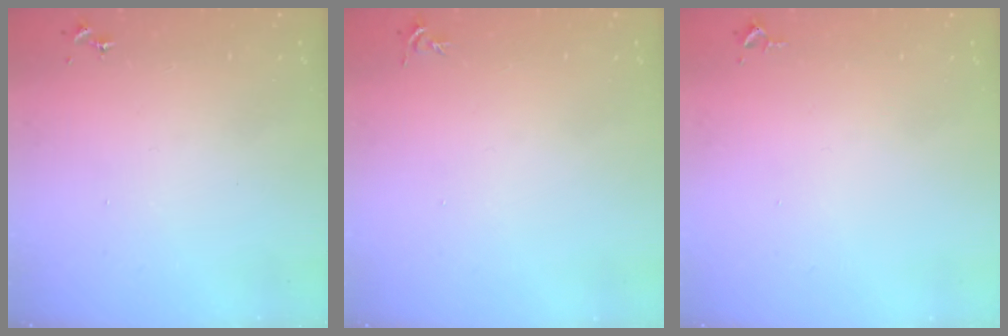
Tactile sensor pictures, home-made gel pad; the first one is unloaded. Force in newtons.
{"total": 3.7, "press": 3.7, "slide": 0.5}
{"total": 2.6, "press": 2.6, "slide": 0.4}